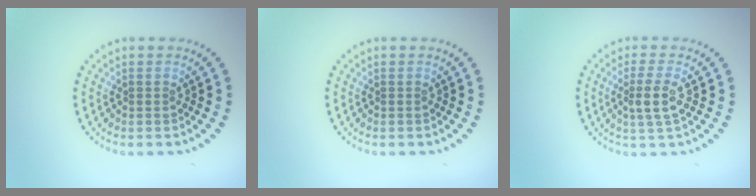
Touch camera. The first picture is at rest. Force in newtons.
{"total": 0.0}
{"total": 2.5, "press": 2.2, "slide": 1.1}